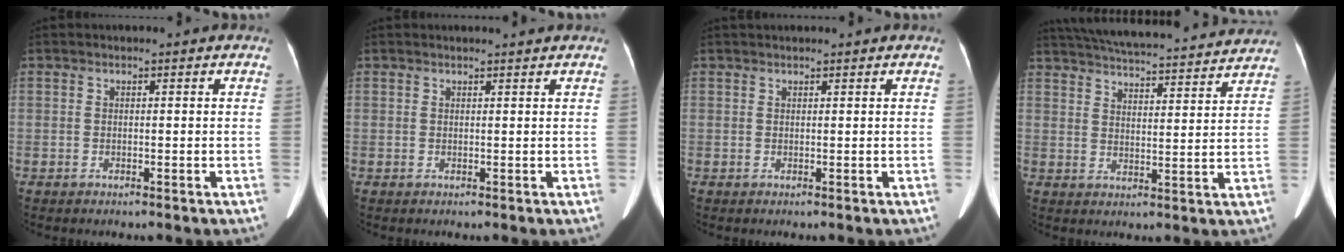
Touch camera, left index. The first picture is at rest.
{"total": 1.6, "force": [1.6, -0.3, 0.4], "torque": [-0.009, 0.004, 0.021]}
{"total": 2.5, "force": [2.3, 0.1, 0.9], "torque": [-0.009, 0.033, 0.035]}
{"total": 24.9, "force": [22.8, 3.5, 9.2], "torque": [-0.162, 0.009, 0.303]}